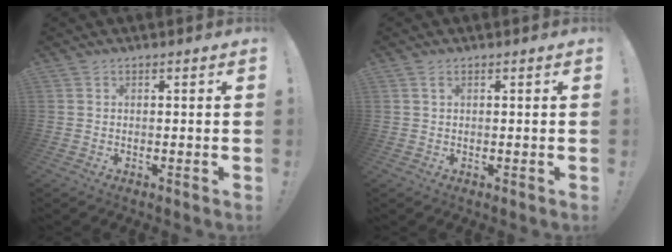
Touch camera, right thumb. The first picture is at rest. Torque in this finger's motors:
{"motor_torque": [0.03, -0.22, -0.18, 0.35, 0.04]}